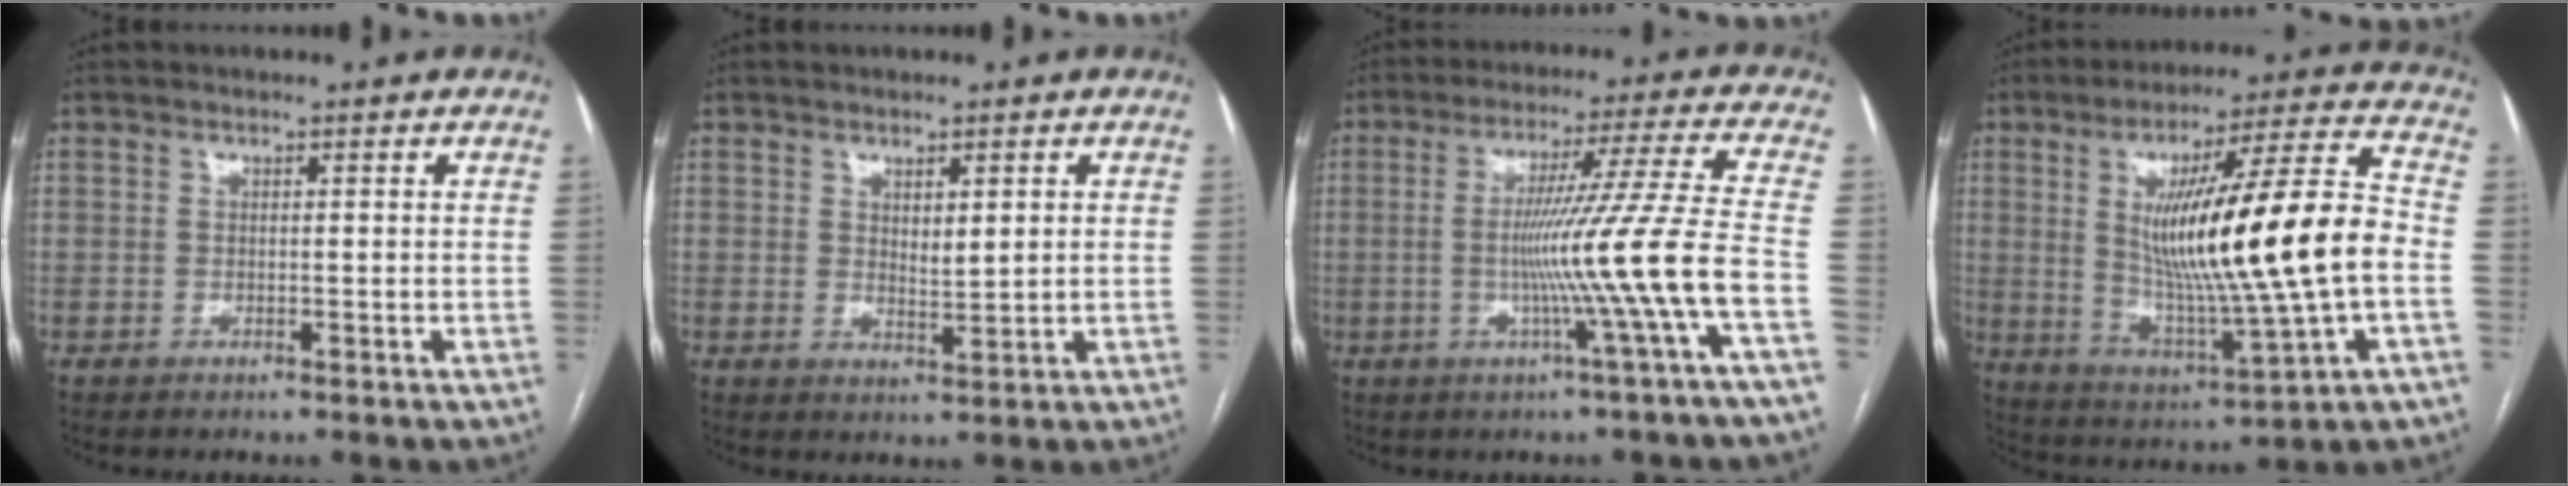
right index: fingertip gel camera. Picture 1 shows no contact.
{"total": 2.8, "force": [0.8, 0.8, 2.6], "torque": [-0.045, -0.007, 0.017]}
{"total": 13.2, "force": [-3.5, -3.7, 12.2], "torque": [-0.203, -0.006, -0.058]}
{"total": 21.3, "force": [-0.5, 0.9, 21.3], "torque": [-0.364, -0.003, -0.006]}